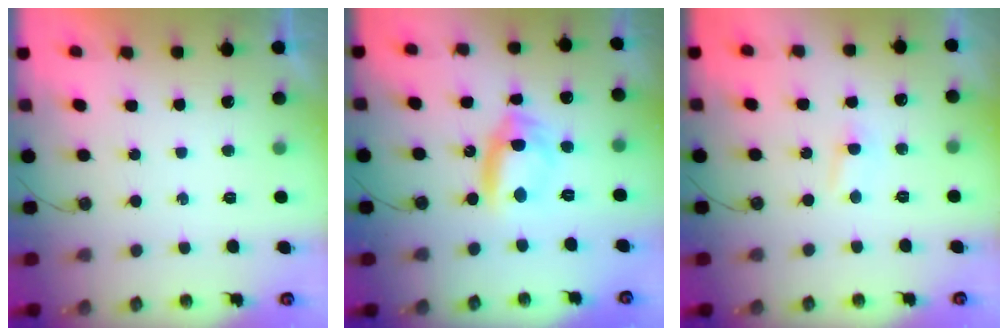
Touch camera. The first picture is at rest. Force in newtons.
{"total": 10.0, "press": 9.9, "slide": 1.3}
{"total": 2.8, "press": 2.7, "slide": 0.7}